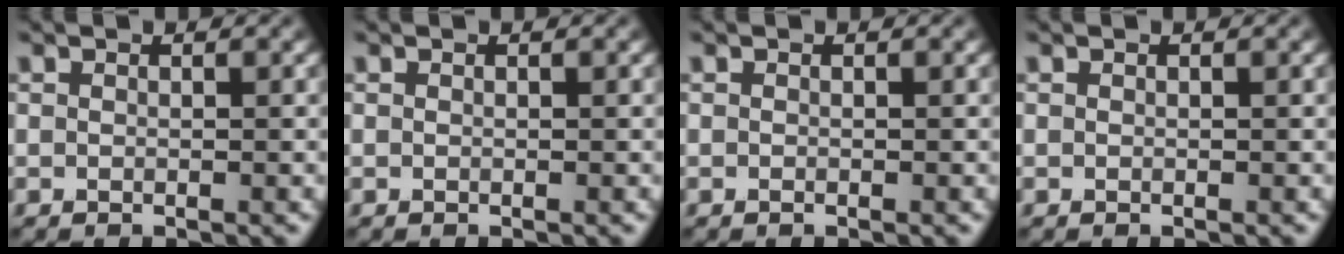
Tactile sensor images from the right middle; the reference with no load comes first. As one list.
[{"total": 0.0}, {"total": 0.0}, {"total": 0.0}]